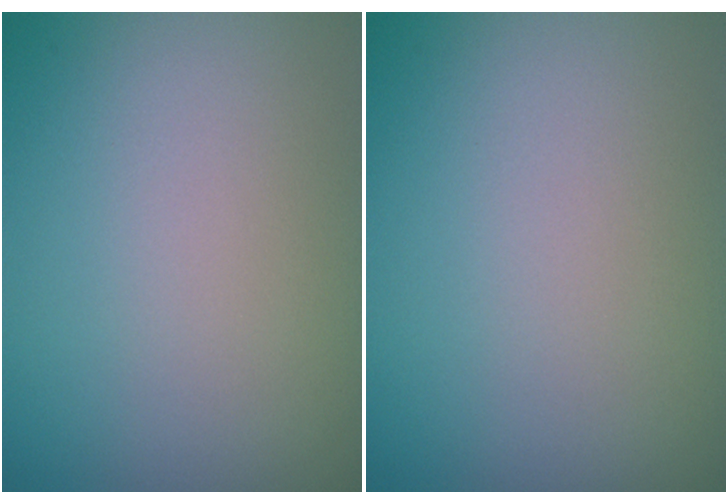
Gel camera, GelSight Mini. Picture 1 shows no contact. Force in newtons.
{"total": 0.0}